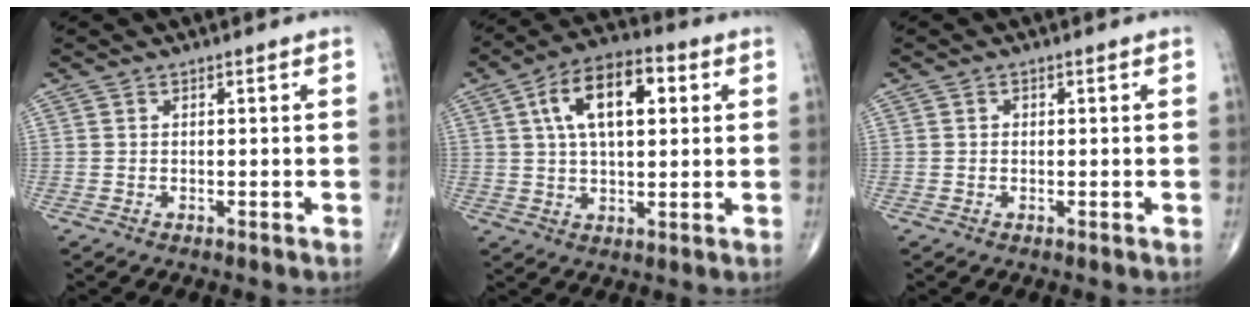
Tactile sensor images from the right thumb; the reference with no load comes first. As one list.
[{"total": 13.7, "force": [3.9, 6.9, 11.3], "torque": [-0.181, 0.014, 0.060]}, {"total": 0.6, "force": [0.0, 0.5, 0.2], "torque": [-0.001, 0.001, -0.001]}]